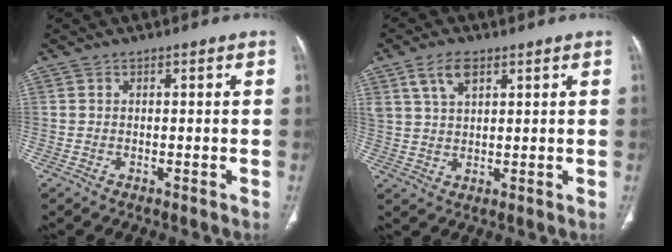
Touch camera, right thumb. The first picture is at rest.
{"total": 5.8, "force": [3.1, 2.9, 3.8], "torque": [-0.070, -0.007, 0.066]}